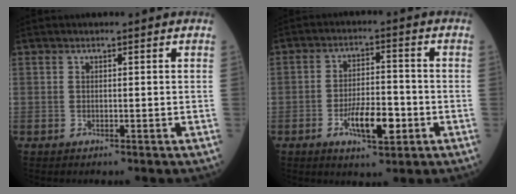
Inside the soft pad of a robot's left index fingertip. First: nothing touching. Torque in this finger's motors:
{"motor_torque": [0.17, 0.14, 0.23, 0.06]}